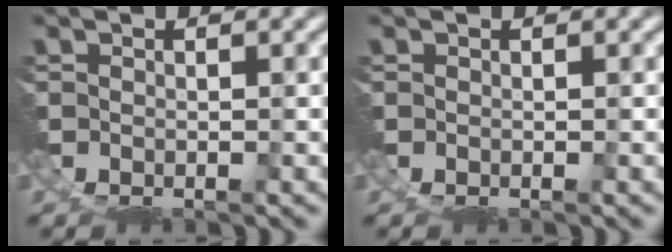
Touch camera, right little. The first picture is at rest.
{"total": 0.0}